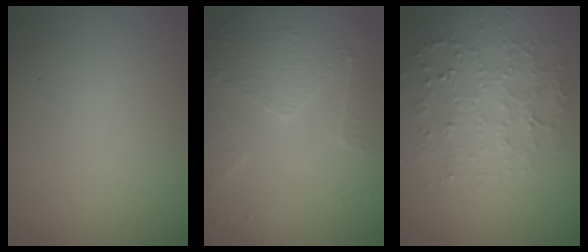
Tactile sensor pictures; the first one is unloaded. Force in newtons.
{"total": 5.1, "press": 3.7, "slide": 3.6}
{"total": 3.5, "press": 3.2, "slide": 1.4}